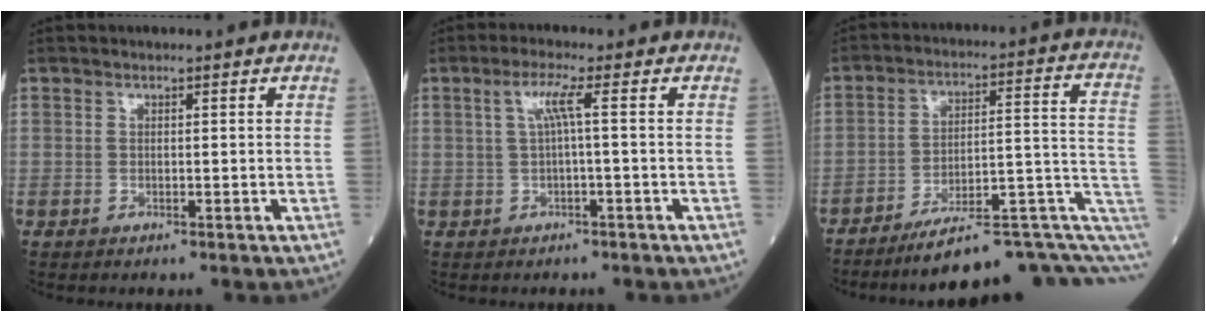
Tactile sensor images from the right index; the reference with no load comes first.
{"total": 3.1, "force": [0.4, -0.5, 3.1], "torque": [-0.064, 0.010, 0.010]}
{"total": 17.7, "force": [-9.8, 3.1, 14.4], "torque": [-0.140, 0.059, -0.133]}